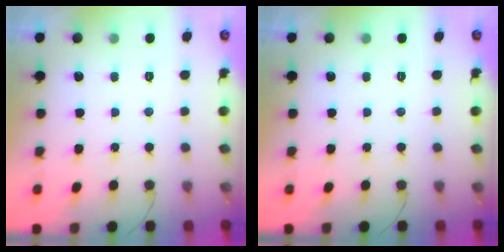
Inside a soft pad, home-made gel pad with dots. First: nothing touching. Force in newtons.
{"total": 0.0}